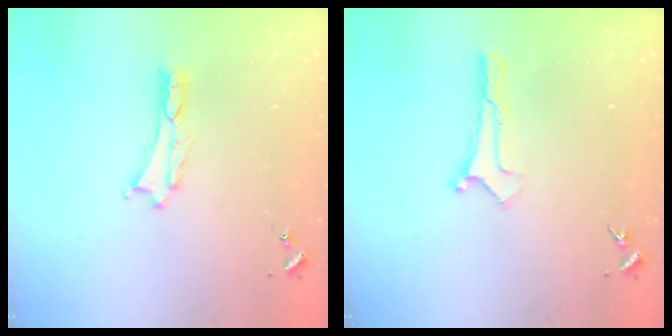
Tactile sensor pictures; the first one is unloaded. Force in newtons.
{"total": 0.0}